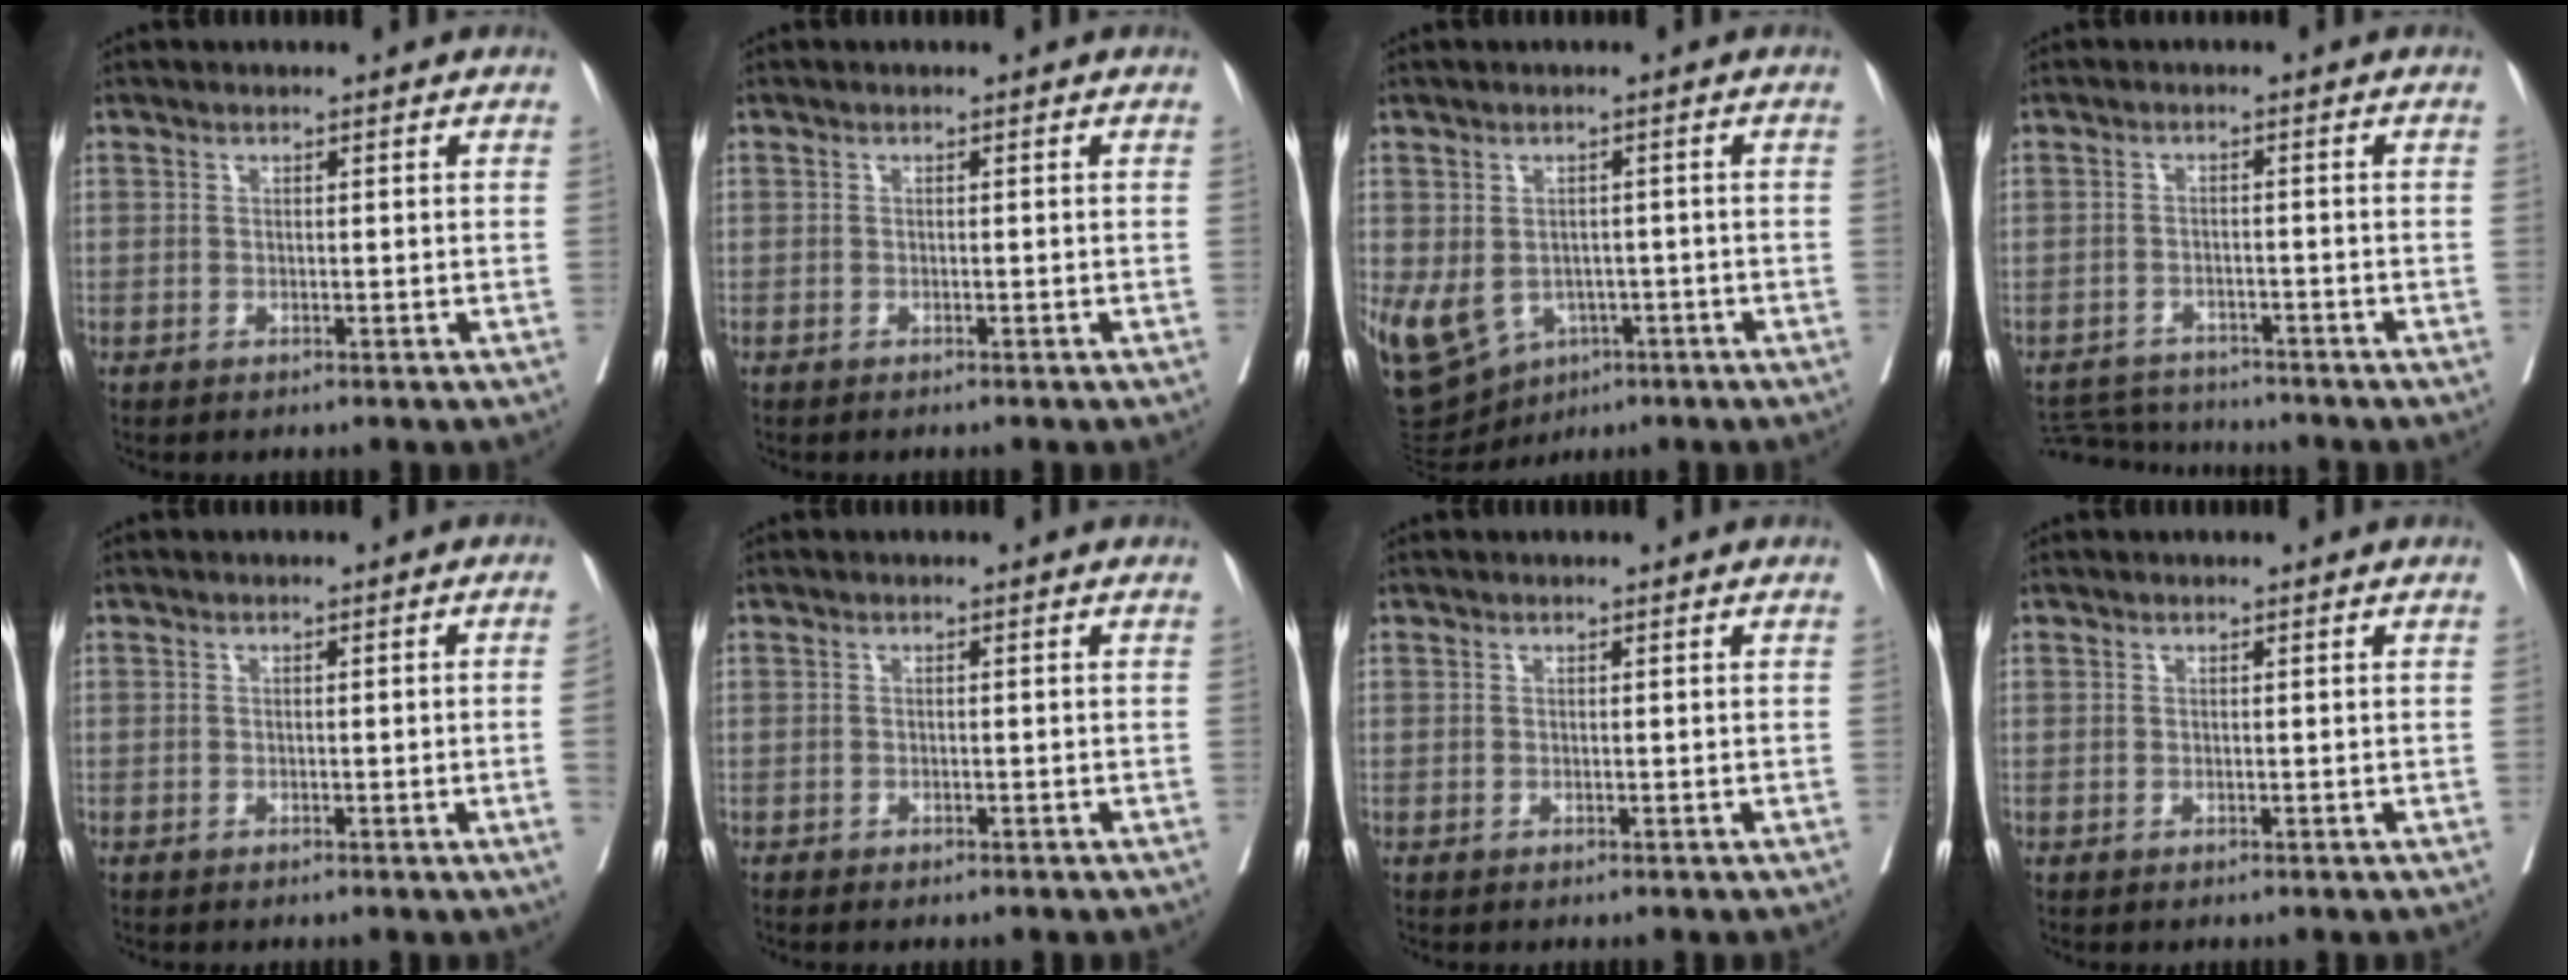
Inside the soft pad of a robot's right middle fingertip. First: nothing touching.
{"total": 0.9, "force": [-0.8, 0.1, 0.3], "torque": [-0.005, -0.001, -0.013]}
{"total": 11.5, "force": [-4.4, 8.8, 5.9], "torque": [-0.131, 0.006, -0.056]}
{"total": 6.1, "force": [-6.0, 0.6, 0.1], "torque": [-0.002, 0.000, -0.102]}
{"total": 2.2, "force": [-0.5, -0.3, 2.2], "torque": [-0.029, 0.005, -0.004]}
{"total": 1.2, "force": [-1.0, 0.4, 0.5], "torque": [-0.010, -0.002, -0.012]}
{"total": 0.0}
{"total": 0.0}